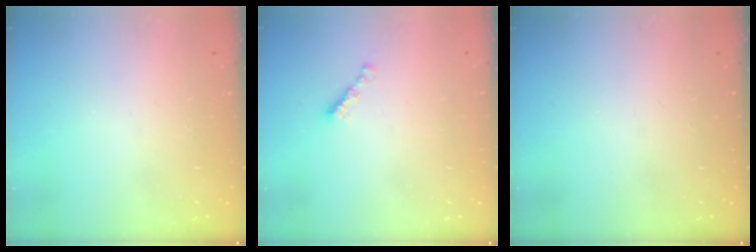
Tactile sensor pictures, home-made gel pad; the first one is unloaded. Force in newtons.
{"total": 2.4, "press": 2.4, "slide": 0.4}
{"total": 0.0}